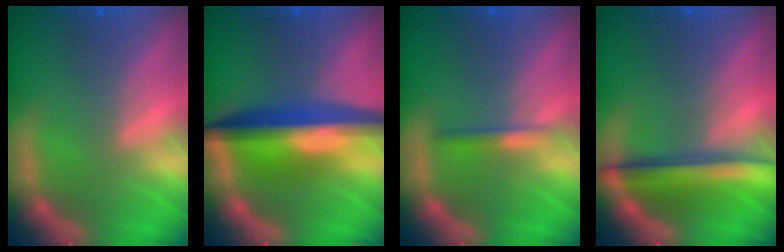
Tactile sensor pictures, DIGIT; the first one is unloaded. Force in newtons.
{"total": 8.6}
{"total": 1.4}
{"total": 5.5}